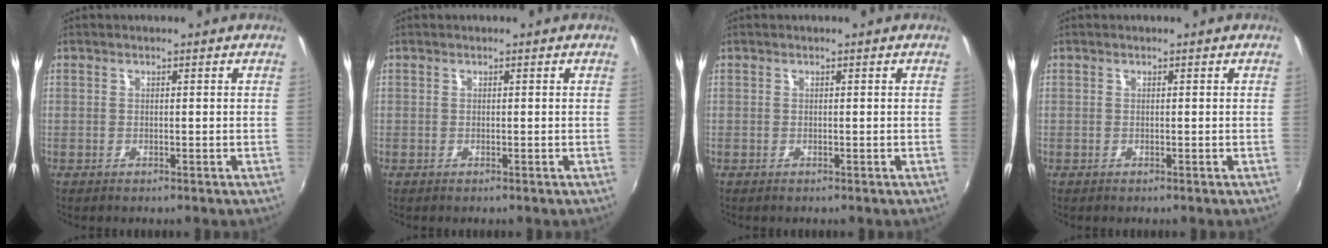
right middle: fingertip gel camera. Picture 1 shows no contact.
{"total": 0.0}
{"total": 0.0}
{"total": 0.0}